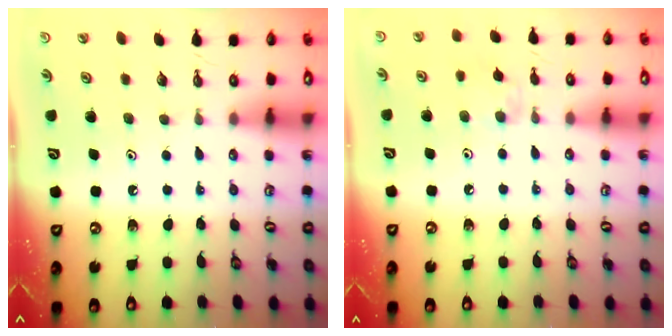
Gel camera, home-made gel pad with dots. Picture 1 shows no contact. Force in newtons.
{"total": 6.3, "press": 6.3, "slide": 0.8}